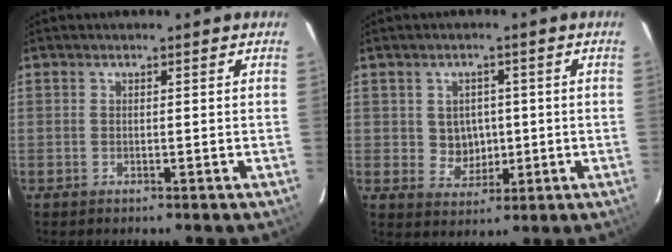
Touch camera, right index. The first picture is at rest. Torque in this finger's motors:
{"motor_torque": [0.01, 0.11, 0.03, 0.00]}